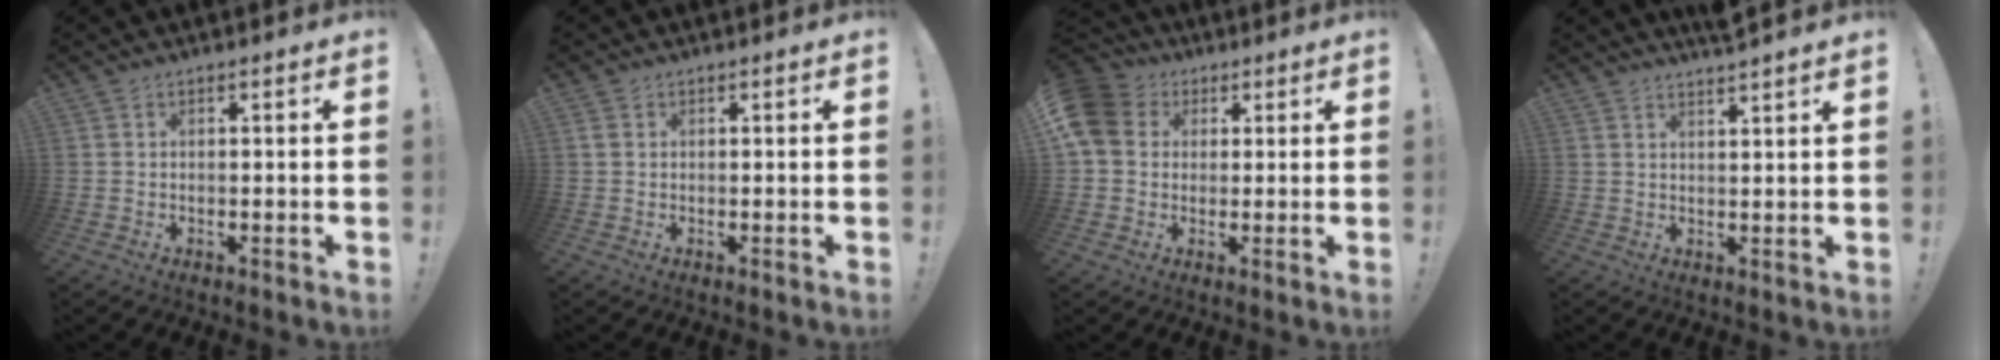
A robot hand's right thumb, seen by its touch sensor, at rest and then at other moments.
{"total": 1.4, "force": [0.5, 1.1, 0.8], "torque": [-0.012, 0.002, 0.010]}
{"total": 11.6, "force": [2.5, 9.9, 5.6], "torque": [-0.091, 0.000, 0.053]}
{"total": 3.4, "force": [3.1, -0.8, 1.2], "torque": [-0.017, -0.022, 0.053]}